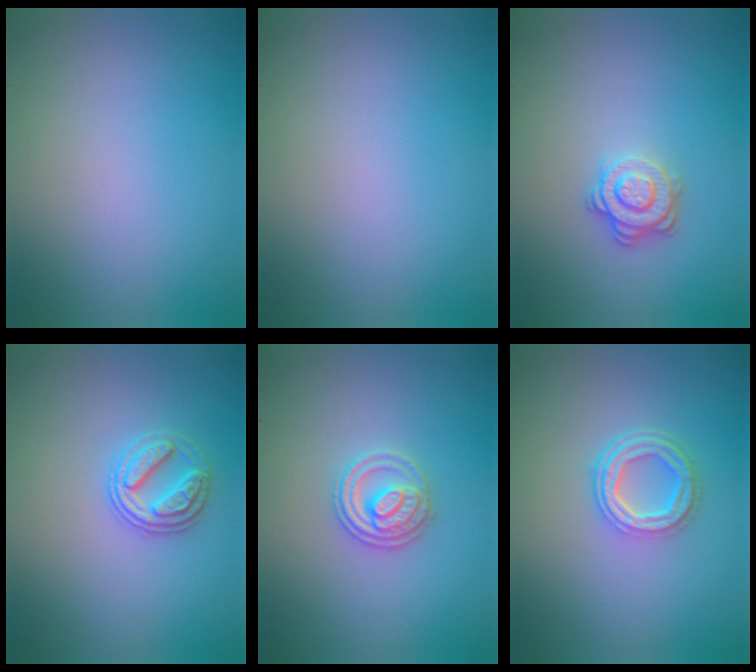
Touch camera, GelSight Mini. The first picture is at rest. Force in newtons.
{"total": 0.0}
{"total": 3.0, "press": 2.6, "slide": 1.5}
{"total": 2.7, "press": 2.7, "slide": 0.7}
{"total": 3.2, "press": 2.9, "slide": 1.2}
{"total": 3.9, "press": 2.9, "slide": 2.6}